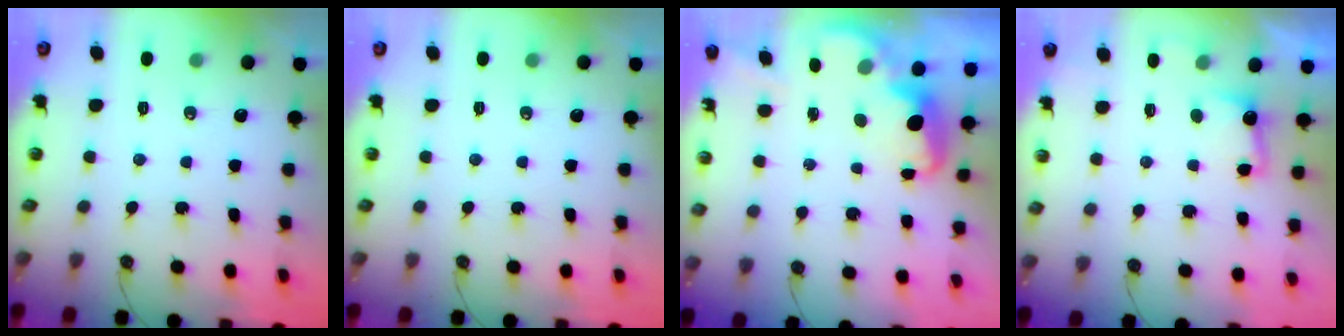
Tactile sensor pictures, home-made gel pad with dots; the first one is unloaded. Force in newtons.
{"total": 0.0}
{"total": 2.8, "press": 2.7, "slide": 0.8}
{"total": 3.3, "press": 3.1, "slide": 1.0}